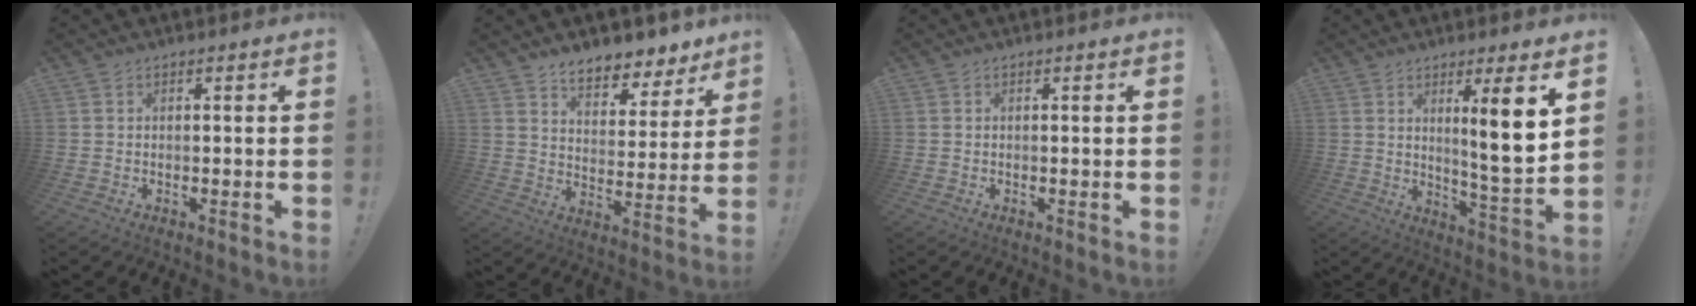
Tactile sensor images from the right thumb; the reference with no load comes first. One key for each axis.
{"total": 8.9, "fx": 7.5, "fy": 3.6, "fz": 3.1, "tx": -0.037, "ty": -0.069, "tz": 0.135}
{"total": 0.6, "fx": 0.3, "fy": -0.3, "fz": 0.3, "tx": 0.001, "ty": -0.005, "tz": 0.005}
{"total": 10.9, "fx": 3.9, "fy": 0.2, "fz": 10.2, "tx": -0.147, "ty": -0.031, "tz": 0.053}